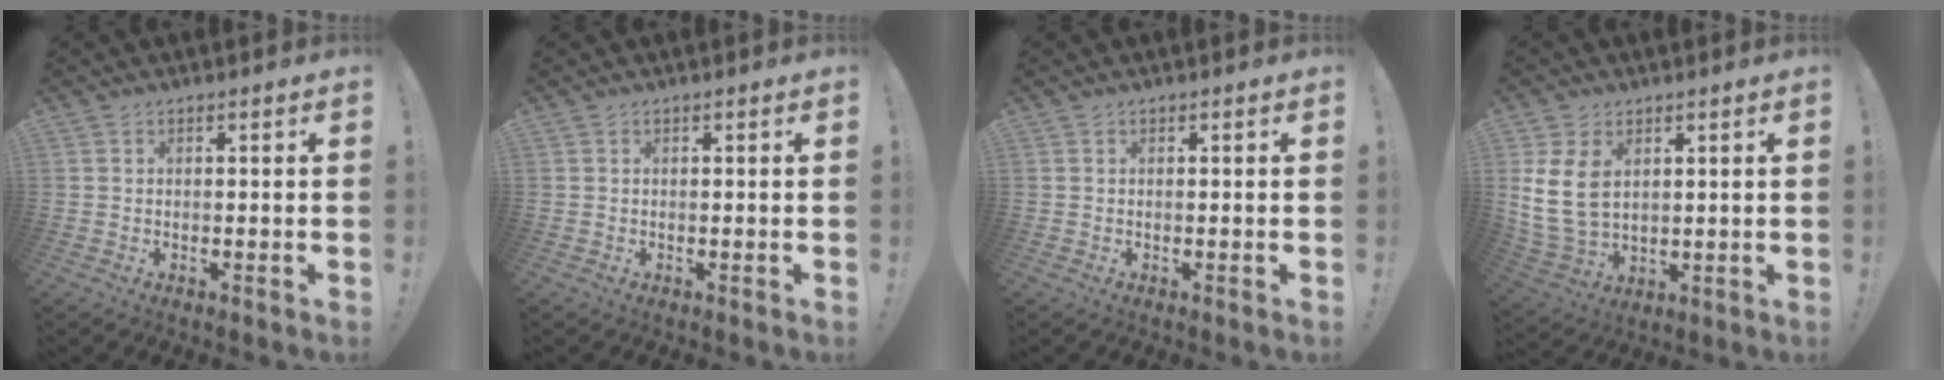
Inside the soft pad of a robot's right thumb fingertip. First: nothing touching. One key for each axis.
{"total": 0.0}
{"total": 0.0}
{"total": 10.8, "fx": 3.0, "fy": 7.5, "fz": 7.2, "tx": -0.138, "ty": -0.010, "tz": 0.060}